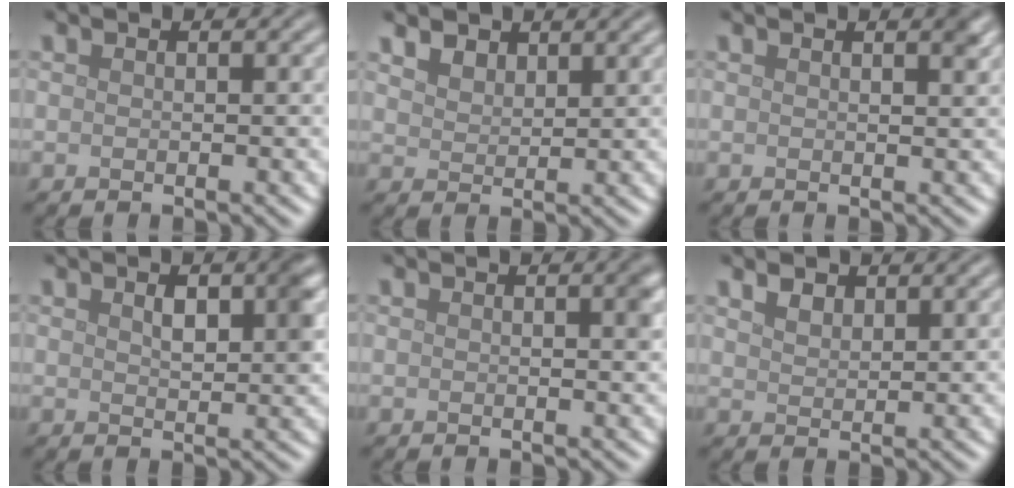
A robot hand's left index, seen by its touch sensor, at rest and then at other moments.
{"total": 3.3, "force": [2.6, 1.6, 1.2], "torque": [-0.034, 0.002, 0.047]}
{"total": 1.5, "force": [1.0, 0.4, 1.1], "torque": [-0.008, 0.004, 0.013]}
{"total": 3.7, "force": [1.2, 1.7, 3.1], "torque": [-0.045, 0.006, 0.020]}
{"total": 1.5, "force": [0.4, 0.4, 1.4], "torque": [-0.015, 0.003, 0.005]}
{"total": 1.9, "force": [1.5, 0.9, 0.7], "torque": [-0.017, 0.002, 0.031]}